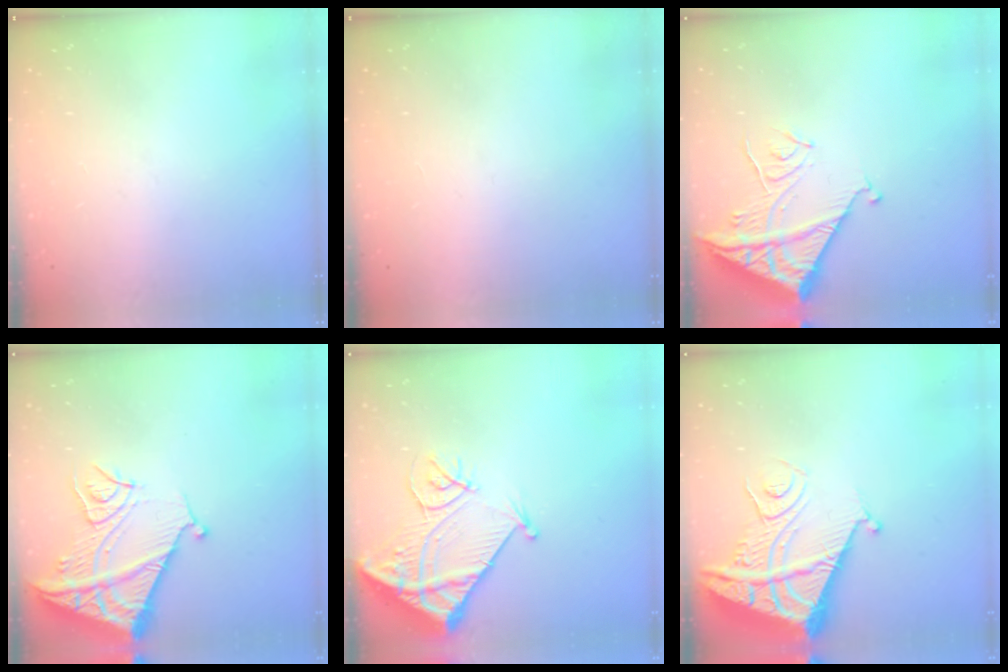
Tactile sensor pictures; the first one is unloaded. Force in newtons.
{"total": 1.5, "press": 1.5, "slide": 0.1}
{"total": 13.7, "press": 13.6, "slide": 1.1}
{"total": 13.8, "press": 13.7, "slide": 1.4}
{"total": 16.0, "press": 15.9, "slide": 1.8}
{"total": 11.4, "press": 11.3, "slide": 1.3}